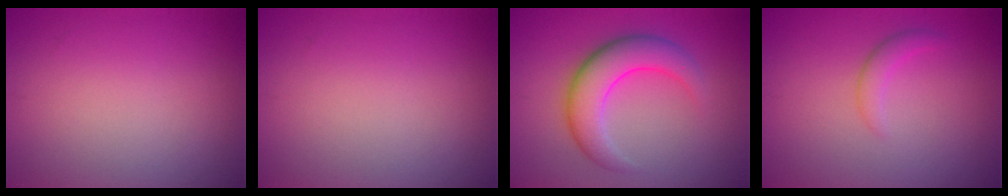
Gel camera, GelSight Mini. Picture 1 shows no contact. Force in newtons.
{"total": 0.0}
{"total": 5.5, "press": 5.5, "slide": 0.1}
{"total": 1.5, "press": 1.5, "slide": 0.1}